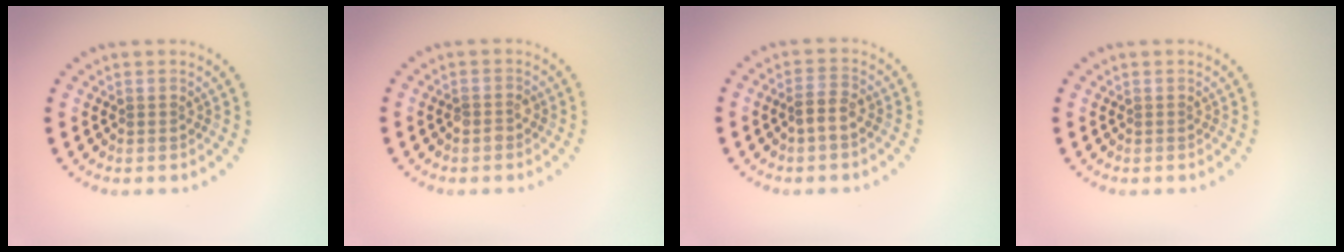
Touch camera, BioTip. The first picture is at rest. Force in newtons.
{"total": 1.1, "press": 1.0, "slide": 0.4}
{"total": 1.9, "press": 1.8, "slide": 0.7}
{"total": 0.0}